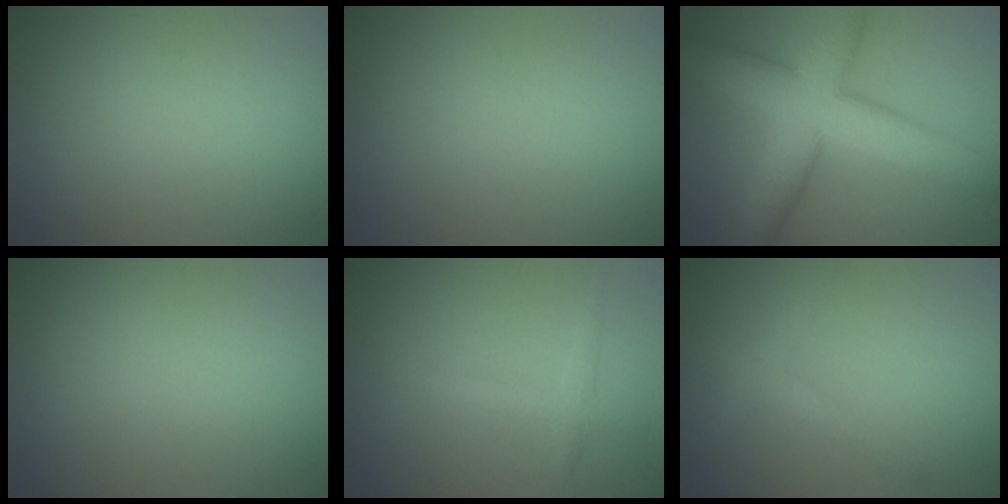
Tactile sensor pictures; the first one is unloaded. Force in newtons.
{"total": 0.0}
{"total": 9.4, "press": 9.4, "slide": 0.5}
{"total": 0.0}
{"total": 1.5, "press": 1.5, "slide": 0.1}
{"total": 2.2, "press": 2.2, "slide": 0.1}